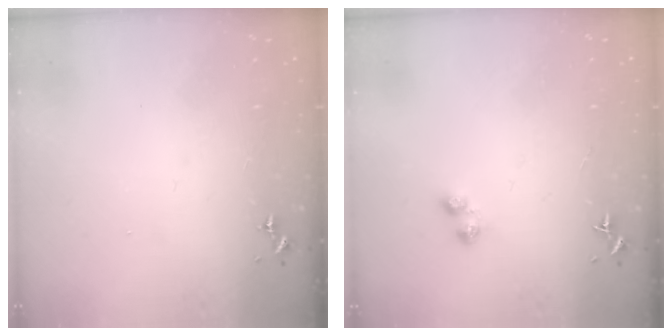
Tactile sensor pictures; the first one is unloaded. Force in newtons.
{"total": 3.6, "press": 3.6, "slide": 0.5}